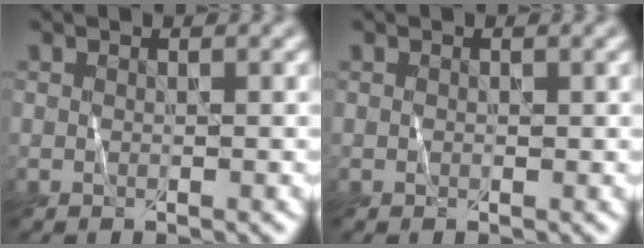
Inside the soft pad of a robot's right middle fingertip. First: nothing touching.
{"total": 0.0}